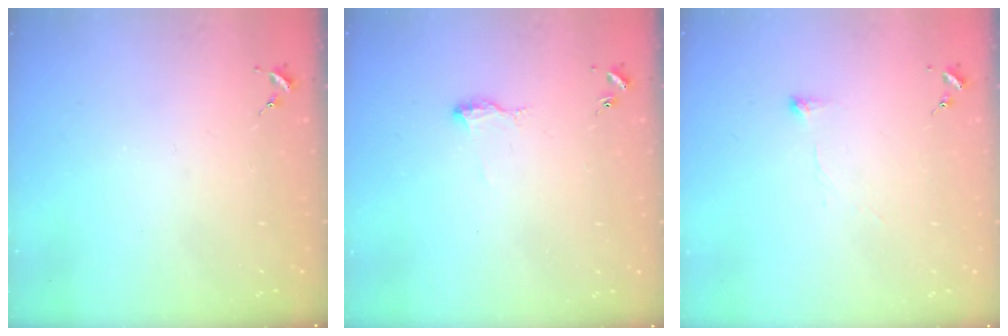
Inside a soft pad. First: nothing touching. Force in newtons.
{"total": 6.6, "press": 6.5, "slide": 0.9}
{"total": 6.5, "press": 6.4, "slide": 0.9}